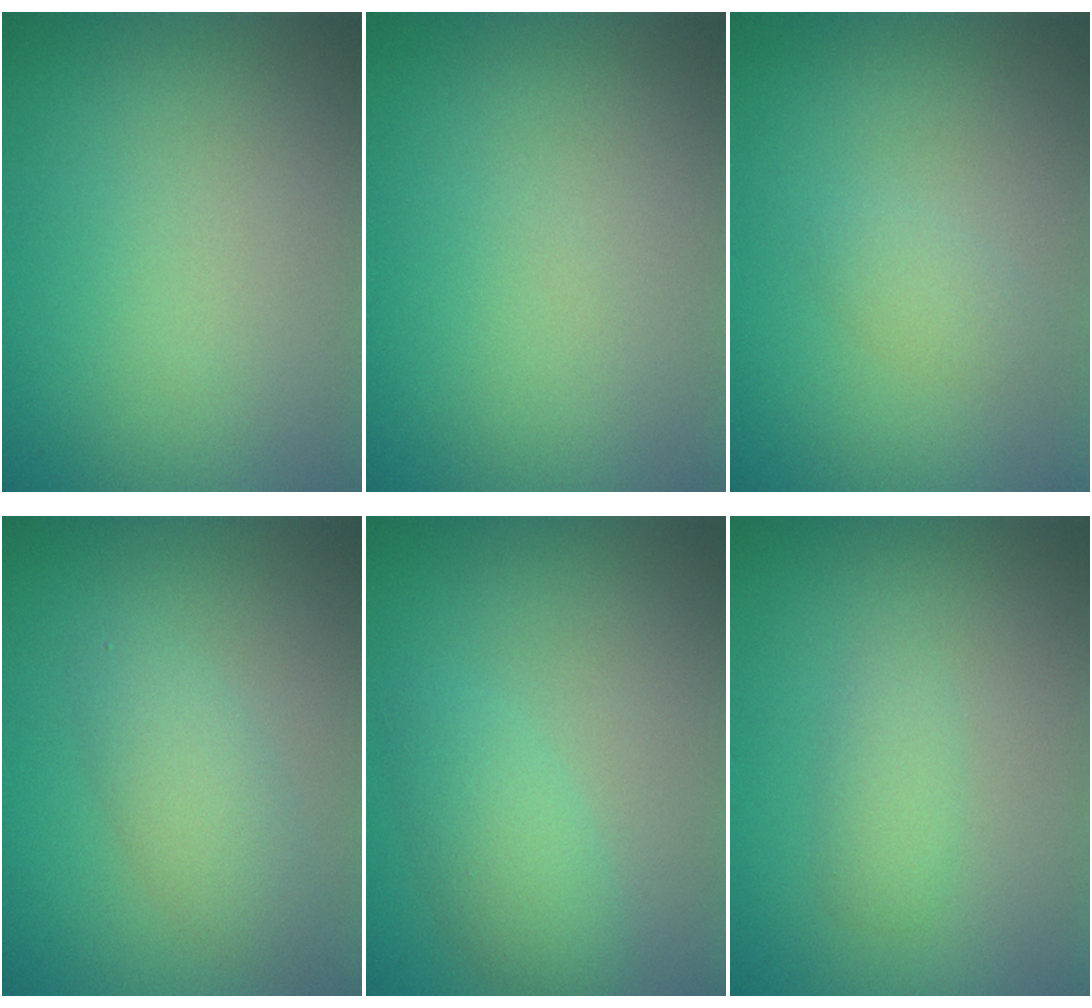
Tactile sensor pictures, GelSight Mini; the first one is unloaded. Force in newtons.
{"total": 0.0}
{"total": 1.2, "press": 1.2, "slide": 0.1}
{"total": 2.7, "press": 2.7, "slide": 0.0}
{"total": 2.5, "press": 2.5, "slide": 0.0}
{"total": 1.4, "press": 1.4, "slide": 0.0}